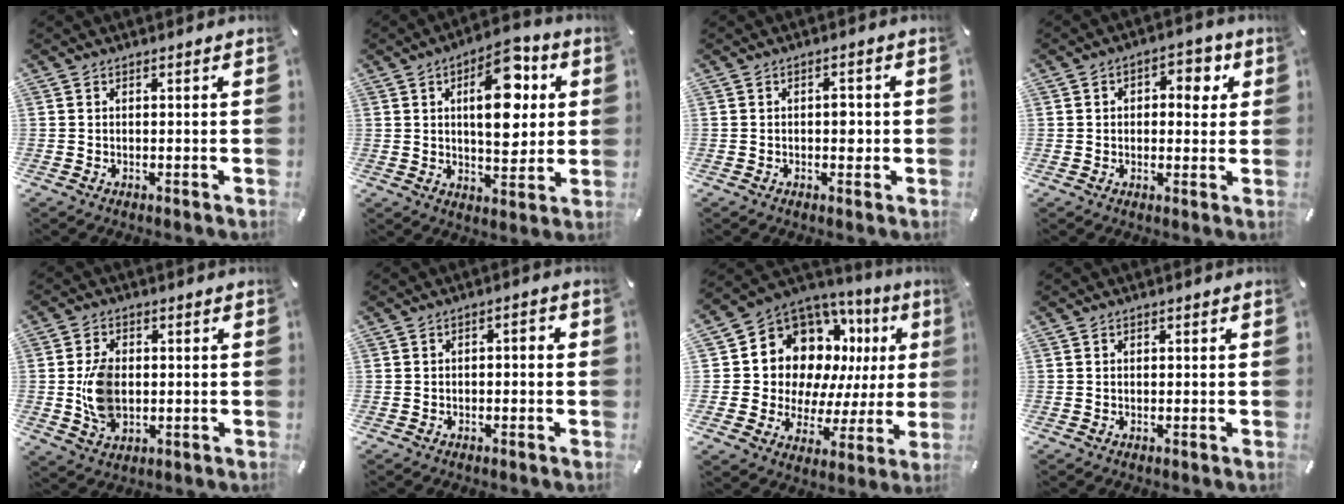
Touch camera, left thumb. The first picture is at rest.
{"total": 15.3, "force": [4.4, 7.8, 12.4], "torque": [-0.179, -0.007, 0.070]}
{"total": 2.9, "force": [-0.1, 1.9, 2.2], "torque": [-0.020, -0.005, -0.009]}
{"total": 5.6, "force": [1.1, 4.0, 3.8], "torque": [-0.034, -0.002, 0.005]}
{"total": 8.8, "force": [-0.3, 6.2, 6.1], "torque": [-0.136, 0.000, -0.006]}
{"total": 1.8, "force": [-0.9, 0.9, 1.3], "torque": [-0.022, 0.009, -0.019]}
{"total": 14.6, "force": [7.5, 10.7, 6.6], "torque": [-0.120, -0.077, 0.150]}
{"total": 0.6, "force": [0.2, 0.5, 0.3], "torque": [-0.006, 0.004, 0.002]}